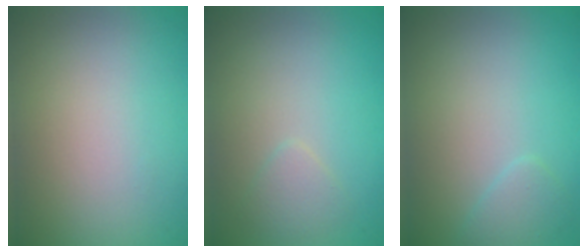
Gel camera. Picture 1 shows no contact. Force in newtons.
{"total": 1.3, "press": 1.3, "slide": 0.1}
{"total": 1.4, "press": 1.4, "slide": 0.1}